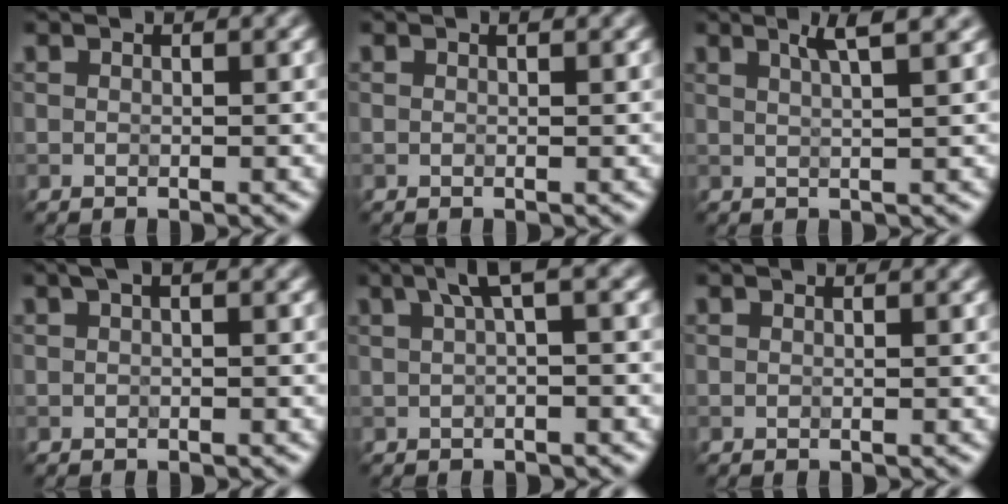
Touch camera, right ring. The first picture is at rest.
{"total": 0.5, "force": [0.3, 0.1, 0.4], "torque": [-0.006, 0.002, 0.005]}
{"total": 3.1, "force": [1.9, 0.6, 2.4], "torque": [-0.026, 0.010, 0.023]}
{"total": 1.2, "force": [0.5, 0.2, 1.1], "torque": [-0.020, 0.007, 0.008]}
{"total": 3.2, "force": [1.1, 0.6, 2.9], "torque": [-0.043, 0.014, 0.016]}
{"total": 0.0}